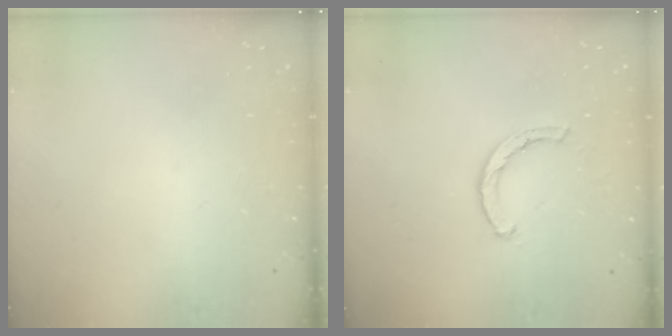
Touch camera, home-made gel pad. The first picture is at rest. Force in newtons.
{"total": 2.1, "press": 2.1, "slide": 0.1}